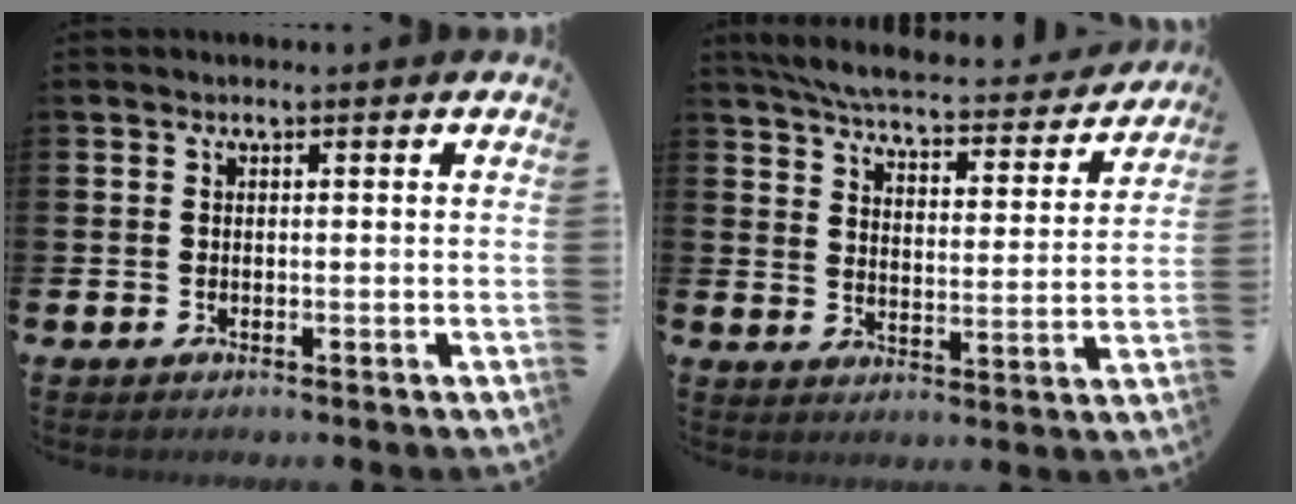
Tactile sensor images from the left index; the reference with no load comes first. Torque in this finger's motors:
{"motor_torque": [0.43, -0.52, 0.43, 0.08]}